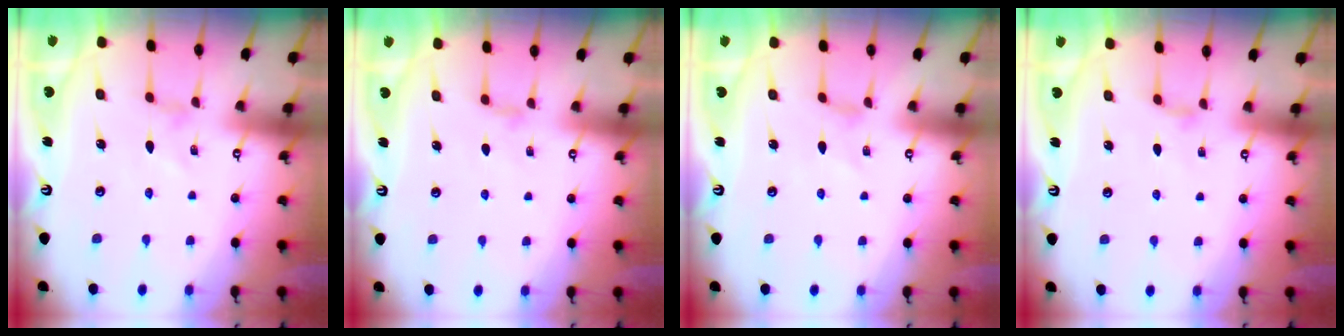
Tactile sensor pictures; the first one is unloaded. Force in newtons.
{"total": 2.4, "press": 2.3, "slide": 0.4}
{"total": 0.0}
{"total": 1.4, "press": 1.4, "slide": 0.4}